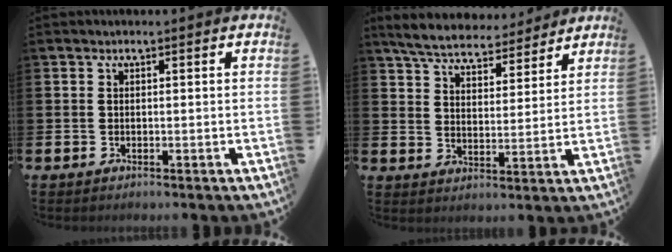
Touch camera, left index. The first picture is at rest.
{"total": 5.7, "force": [5.6, 1.1, 0.8], "torque": [-0.044, -0.034, 0.098]}